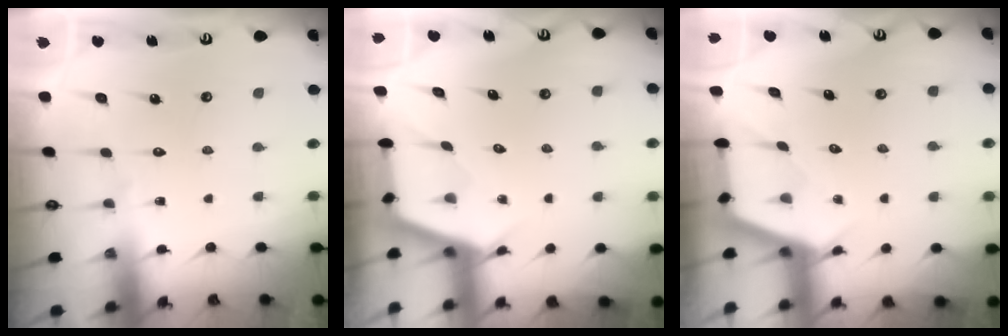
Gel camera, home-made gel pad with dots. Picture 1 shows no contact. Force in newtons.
{"total": 2.7, "press": 2.7, "slide": 0.3}
{"total": 2.6, "press": 2.5, "slide": 0.4}